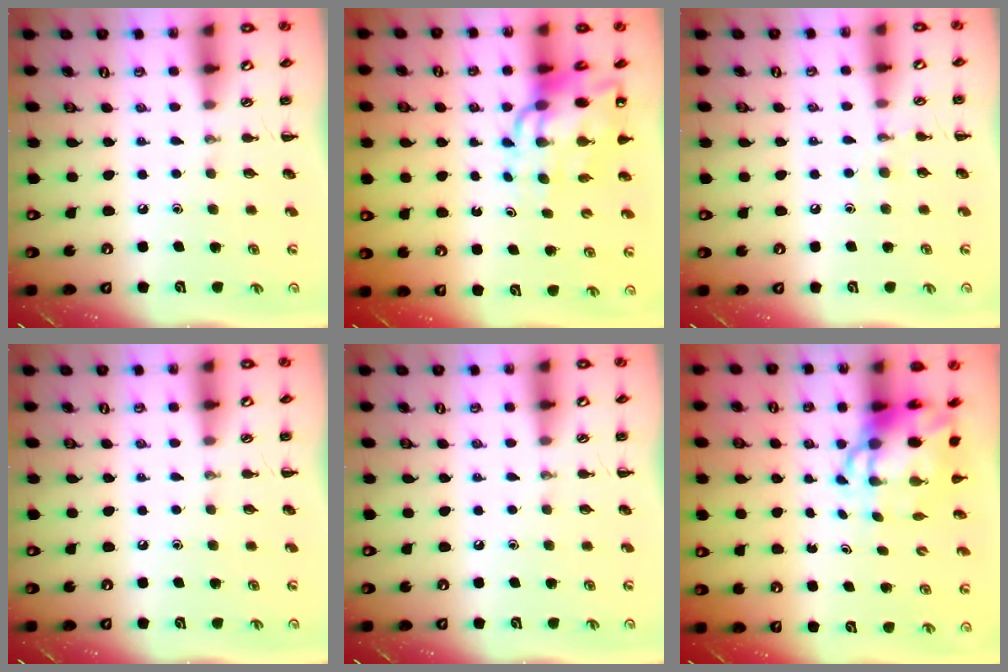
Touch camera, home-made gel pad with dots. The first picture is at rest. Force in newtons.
{"total": 12.7, "press": 12.1, "slide": 3.7}
{"total": 5.7, "press": 5.5, "slide": 1.6}
{"total": 0.0}
{"total": 0.0}
{"total": 7.0, "press": 6.8, "slide": 1.9}